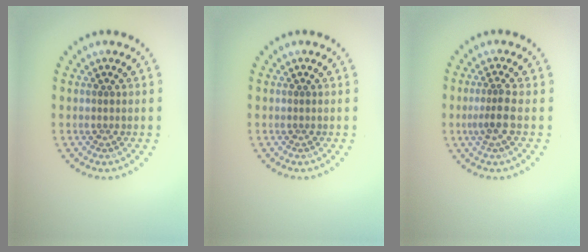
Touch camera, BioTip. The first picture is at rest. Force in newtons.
{"total": 0.0}
{"total": 2.1, "press": 1.7, "slide": 1.2}